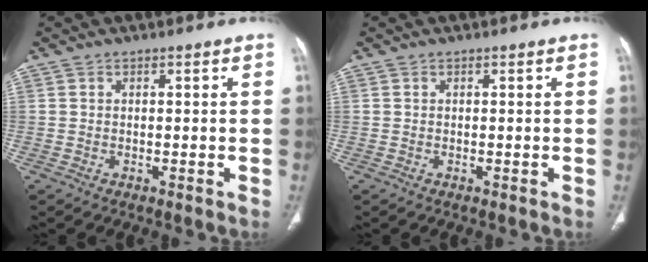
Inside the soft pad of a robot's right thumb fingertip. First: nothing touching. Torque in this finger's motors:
{"motor_torque": [-0.14, 0.14, -0.17, 0.03, 0.03]}